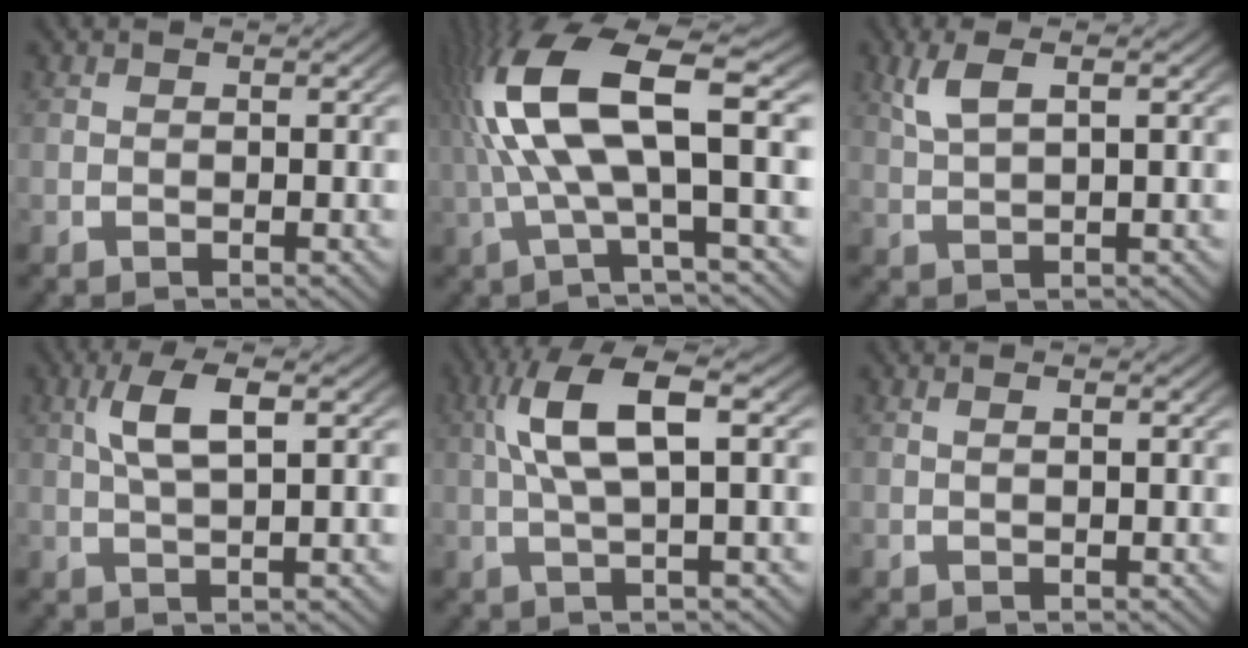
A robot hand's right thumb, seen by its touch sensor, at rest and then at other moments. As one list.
[{"total": 11.8, "force": [1.4, 5.1, 10.5], "torque": [-0.227, -0.004, 0.026]}, {"total": 3.3, "force": [1.7, 1.0, 2.6], "torque": [-0.061, 0.006, 0.037]}, {"total": 4.7, "force": [1.6, 1.4, 4.1], "torque": [-0.085, 0.008, 0.032]}, {"total": 7.0, "force": [1.5, 2.5, 6.3], "torque": [-0.144, 0.005, 0.028]}, {"total": 0.6, "force": [0.1, -0.1, 0.6], "torque": [-0.015, 0.001, 0.004]}]